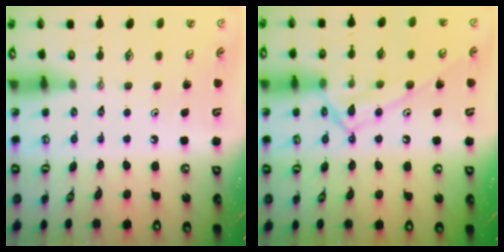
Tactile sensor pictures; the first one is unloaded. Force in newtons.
{"total": 15.1, "press": 15.0, "slide": 1.0}